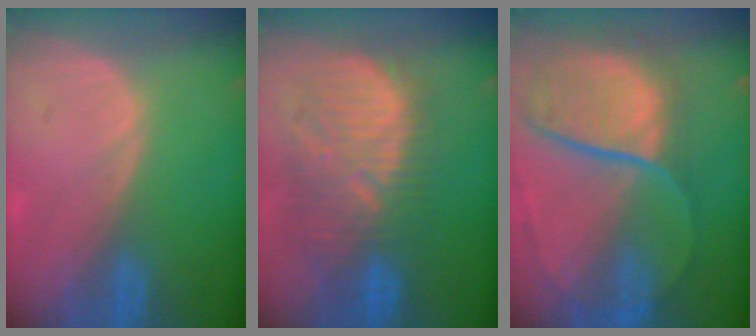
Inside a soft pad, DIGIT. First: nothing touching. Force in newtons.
{"total": 11.3, "press": 10.9, "slide": 3.1}
{"total": 11.4, "press": 9.5, "slide": 6.4}